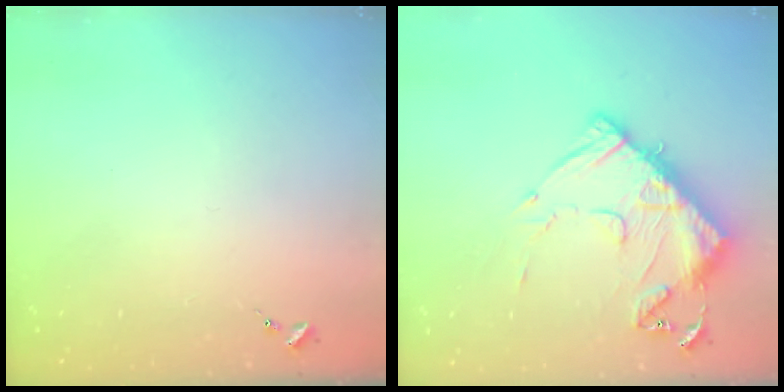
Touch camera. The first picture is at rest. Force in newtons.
{"total": 14.8, "press": 14.7, "slide": 1.5}